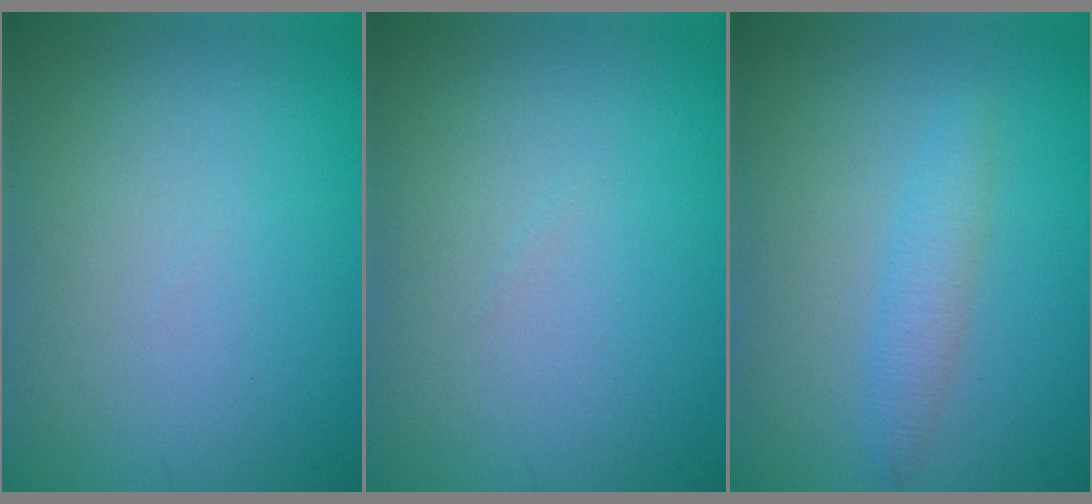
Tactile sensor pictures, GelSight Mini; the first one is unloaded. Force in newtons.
{"total": 0.0}
{"total": 1.9, "press": 1.9, "slide": 0.0}